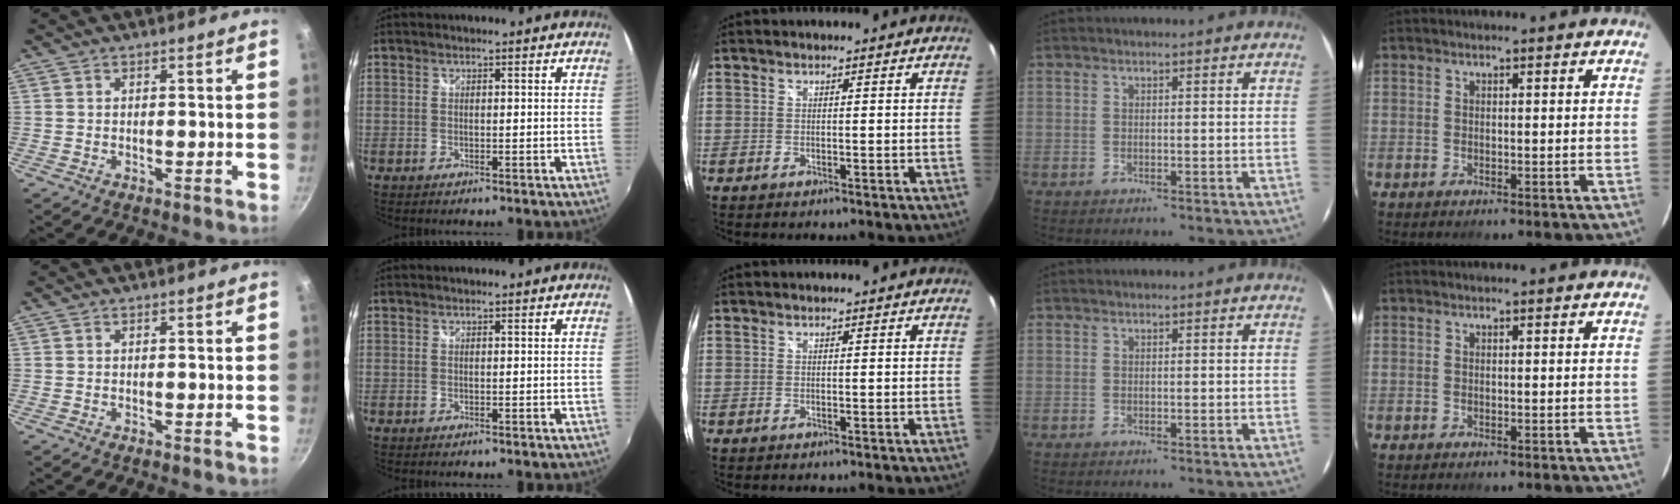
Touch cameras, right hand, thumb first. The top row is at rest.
{}